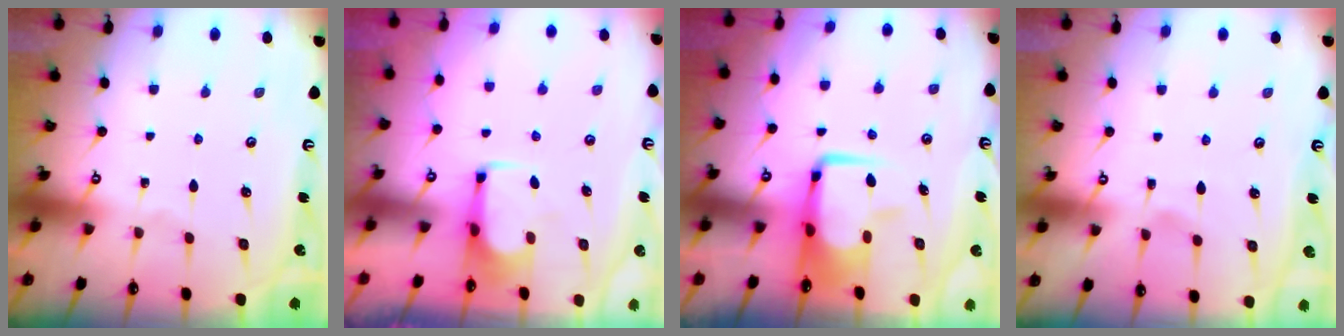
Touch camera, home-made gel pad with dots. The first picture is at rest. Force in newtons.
{"total": 4.1, "press": 3.9, "slide": 1.3}
{"total": 7.7, "press": 7.5, "slide": 1.8}
{"total": 3.2, "press": 3.2, "slide": 0.4}